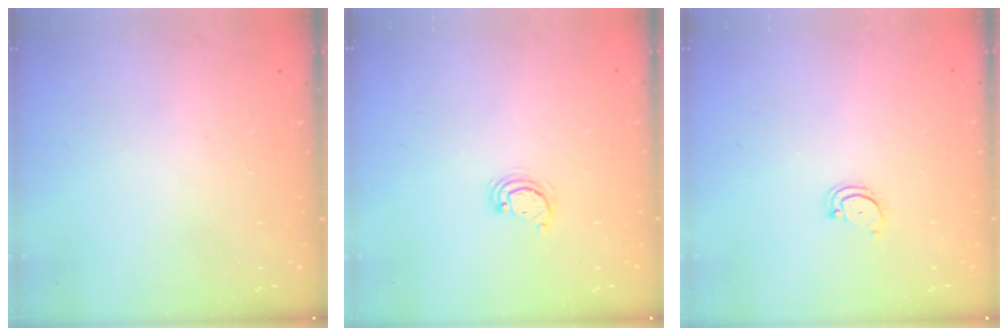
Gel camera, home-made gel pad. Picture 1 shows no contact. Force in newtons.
{"total": 3.0, "press": 3.0, "slide": 0.2}
{"total": 2.7, "press": 2.7, "slide": 0.3}